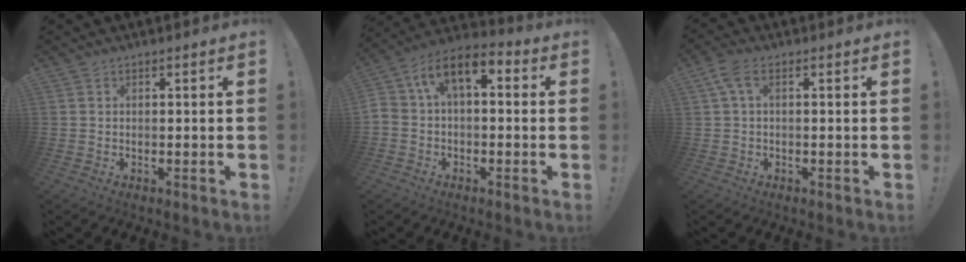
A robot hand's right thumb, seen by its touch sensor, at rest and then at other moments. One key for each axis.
{"total": 7.9, "fx": 1.4, "fy": 4.8, "fz": 6.2, "tx": -0.115, "ty": 0.007, "tz": 0.032}
{"total": 4.3, "fx": 1.3, "fy": 1.8, "fz": 3.7, "tx": -0.088, "ty": 0.004, "tz": 0.024}